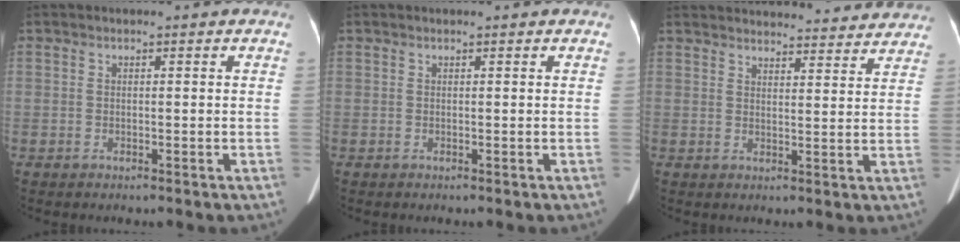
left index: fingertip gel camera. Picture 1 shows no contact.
{"total": 1.0, "force": [0.9, 0.0, 0.4], "torque": [-0.009, 0.002, 0.010]}
{"total": 23.6, "force": [22.4, 5.0, 5.4], "torque": [-0.073, -0.012, 0.271]}